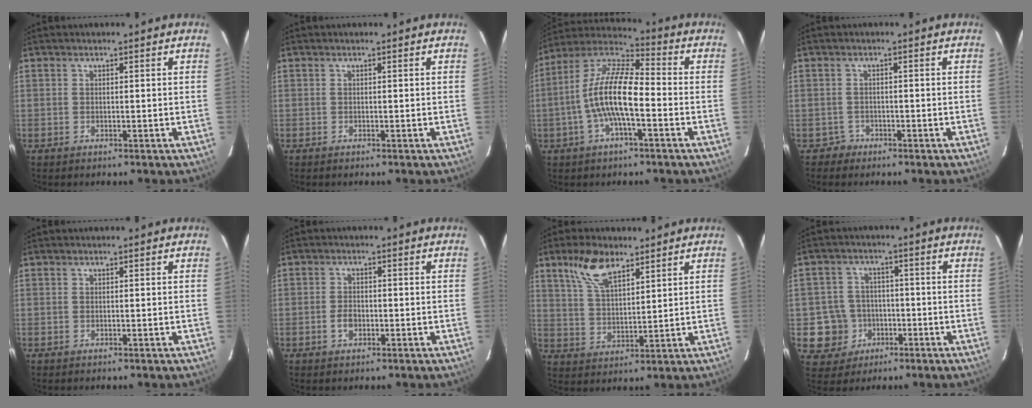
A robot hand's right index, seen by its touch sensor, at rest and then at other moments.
{"total": 0.0}
{"total": 12.2, "force": [-2.9, 3.4, 11.4], "torque": [-0.230, 0.008, -0.061]}
{"total": 1.7, "force": [-1.1, 1.3, -0.3], "torque": [0.003, 0.008, -0.018]}
{"total": 0.0}
{"total": 2.6, "force": [-1.0, 1.8, 1.7], "torque": [-0.035, 0.003, -0.018]}
{"total": 8.9, "force": [5.9, 3.6, 5.5], "torque": [-0.107, 0.014, 0.119]}
{"total": 7.9, "force": [-2.3, 7.5, 0.7], "torque": [-0.035, 0.027, -0.029]}